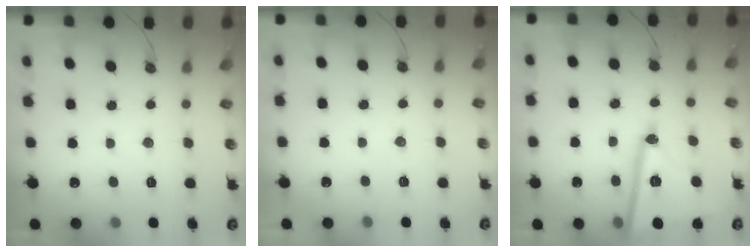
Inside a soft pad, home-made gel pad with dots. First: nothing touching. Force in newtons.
{"total": 4.8, "press": 2.3, "slide": 4.3}
{"total": 20.6, "press": 20.6, "slide": 1.2}